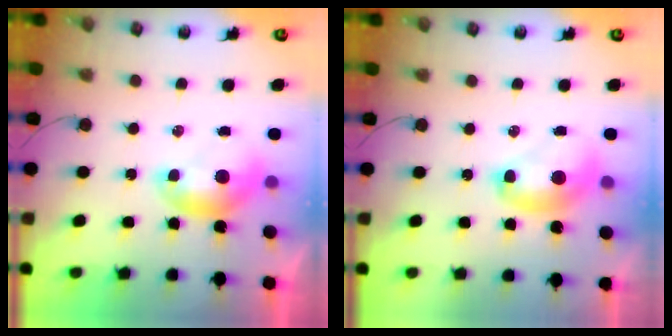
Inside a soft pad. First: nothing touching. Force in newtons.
{"total": 2.7, "press": 2.7, "slide": 0.2}